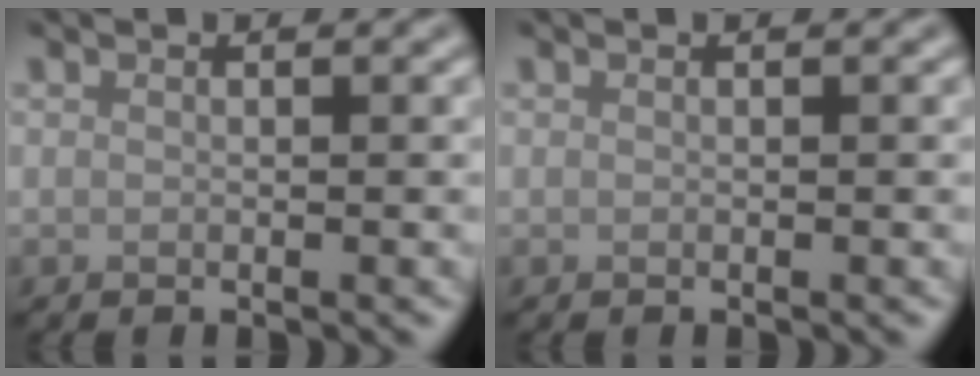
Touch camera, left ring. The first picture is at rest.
{"total": 0.0}